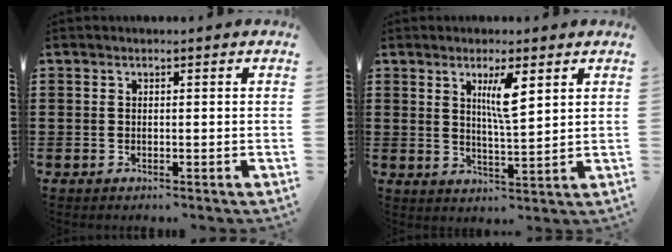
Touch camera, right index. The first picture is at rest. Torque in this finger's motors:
{"motor_torque": [0.53, 0.29, 0.38, 0.10]}